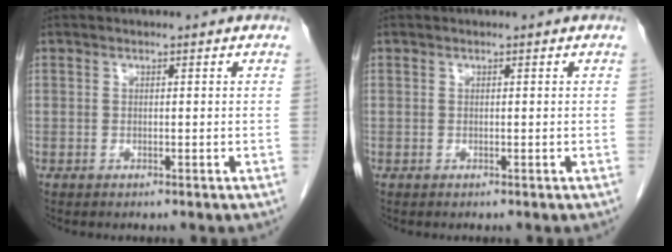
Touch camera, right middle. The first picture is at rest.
{"total": 0.0}